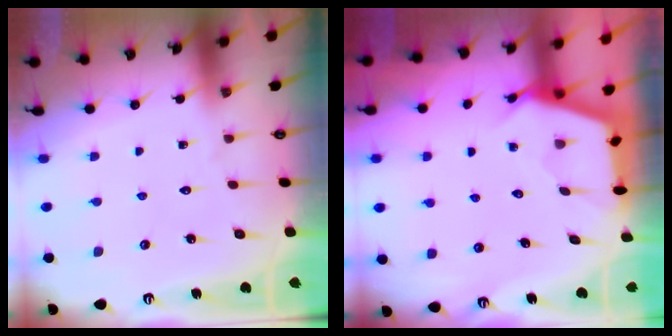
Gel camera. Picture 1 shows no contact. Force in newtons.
{"total": 2.7, "press": 2.7, "slide": 0.3}